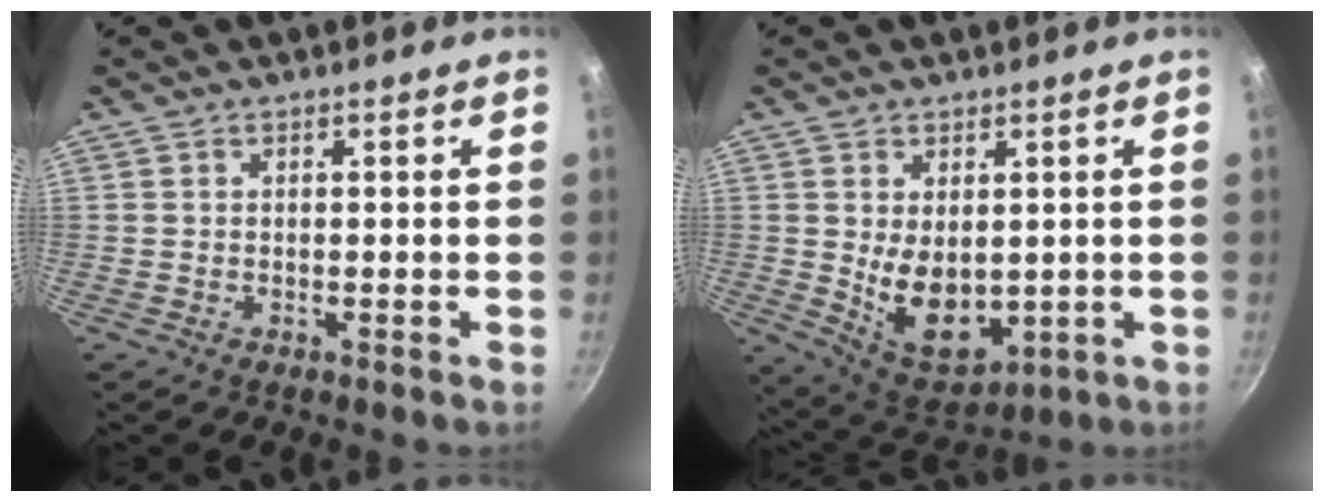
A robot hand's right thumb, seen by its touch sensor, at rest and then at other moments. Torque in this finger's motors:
{"motor_torque": [-0.39, 1.12, 1.21, 0.08, 0.08]}